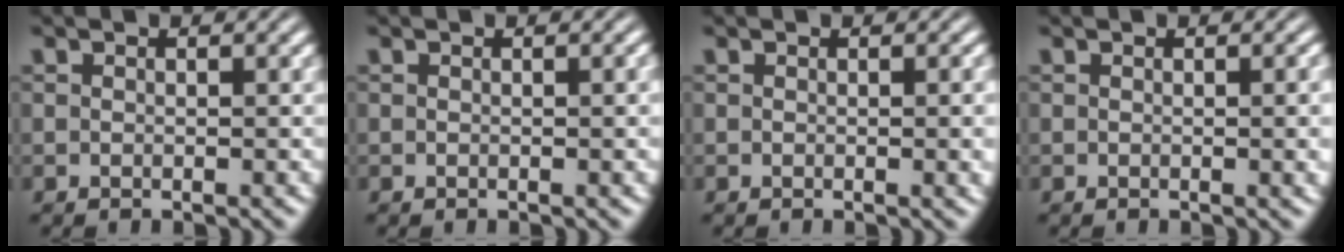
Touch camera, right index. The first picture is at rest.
{"total": 0.0}
{"total": 0.6, "force": [-0.1, -0.1, 0.6], "torque": [-0.010, -0.003, 0.000]}
{"total": 0.7, "force": [-0.1, -0.2, 0.6], "torque": [-0.011, -0.004, 0.001]}